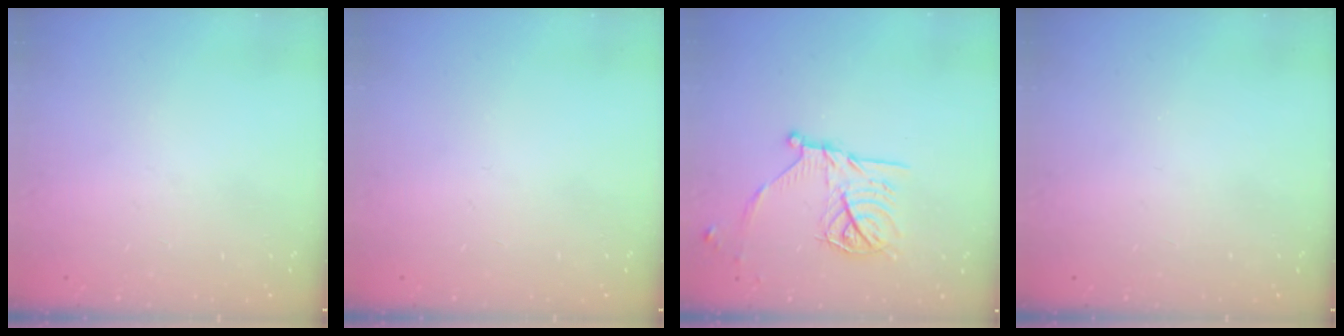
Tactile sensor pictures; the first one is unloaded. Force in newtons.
{"total": 0.0}
{"total": 16.4, "press": 16.4, "slide": 0.9}
{"total": 0.0}